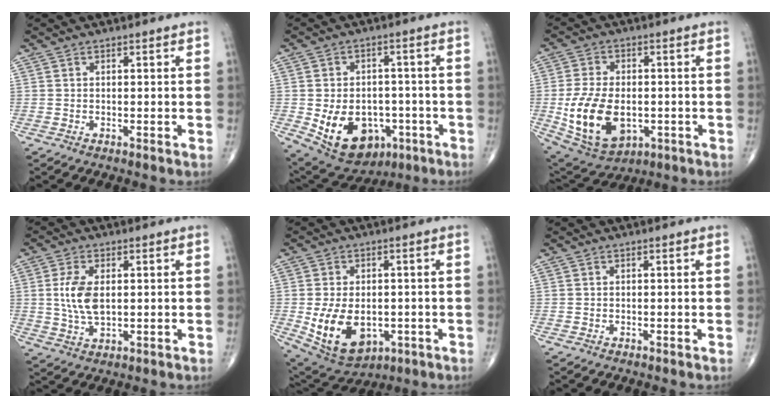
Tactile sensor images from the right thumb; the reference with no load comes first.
{"total": 14.6, "force": [-4.4, 10.5, 9.2], "torque": [-0.121, 0.016, -0.046]}
{"total": 15.9, "force": [-2.9, 9.9, 12.1], "torque": [-0.218, -0.004, -0.031]}
{"total": 7.1, "force": [0.8, 3.7, 6.0], "torque": [-0.128, -0.006, 0.019]}
{"total": 13.5, "force": [-2.7, 8.8, 9.9], "torque": [-0.159, -0.002, -0.021]}
{"total": 0.0}